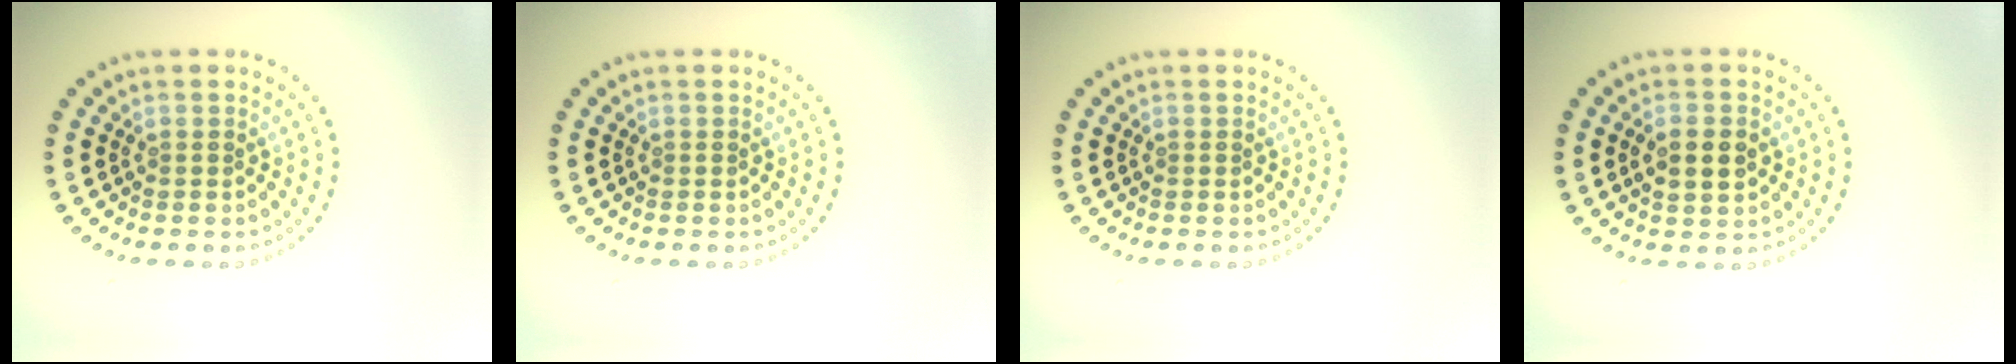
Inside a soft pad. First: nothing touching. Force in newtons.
{"total": 0.0}
{"total": 0.0}
{"total": 2.7, "press": 2.7, "slide": 0.2}